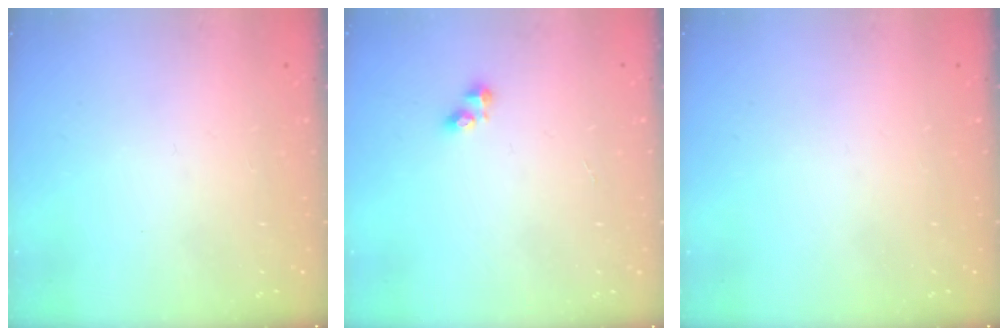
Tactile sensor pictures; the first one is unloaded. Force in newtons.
{"total": 2.6, "press": 2.6, "slide": 0.4}
{"total": 0.0}